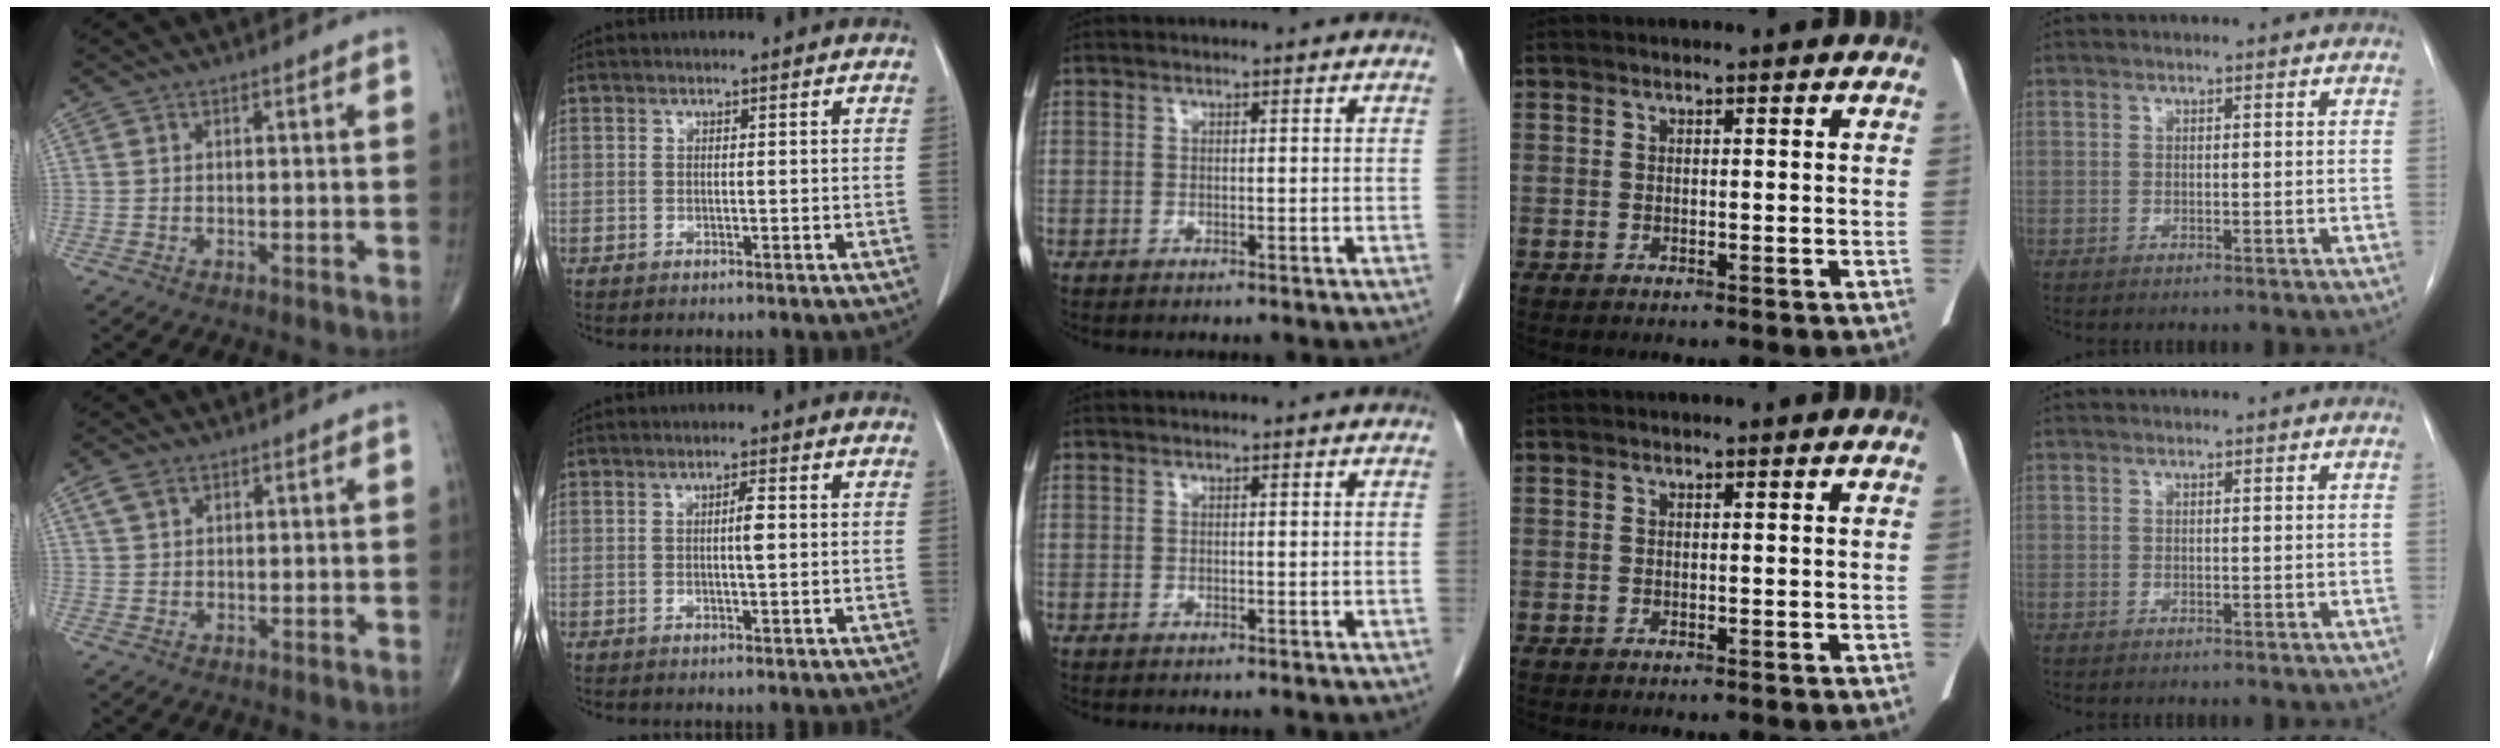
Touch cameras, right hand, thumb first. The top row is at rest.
{"thumb": {"total": 2.5, "force": [1.4, 1.6, 1.4], "torque": [-0.029, 0.006, 0.030]}, "index": {"total": 2.1, "force": [0.1, 0.2, 2.1], "torque": [-0.033, 0.002, 0.001]}}